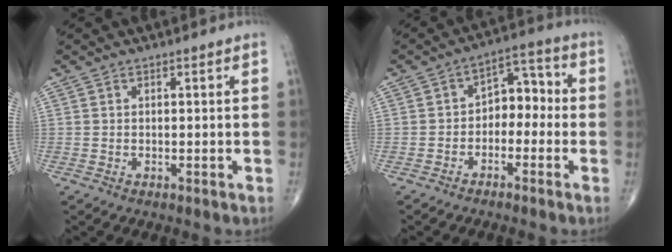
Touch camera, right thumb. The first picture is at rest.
{"total": 7.1, "force": [-1.6, 4.9, 4.9], "torque": [-0.042, 0.043, -0.041]}